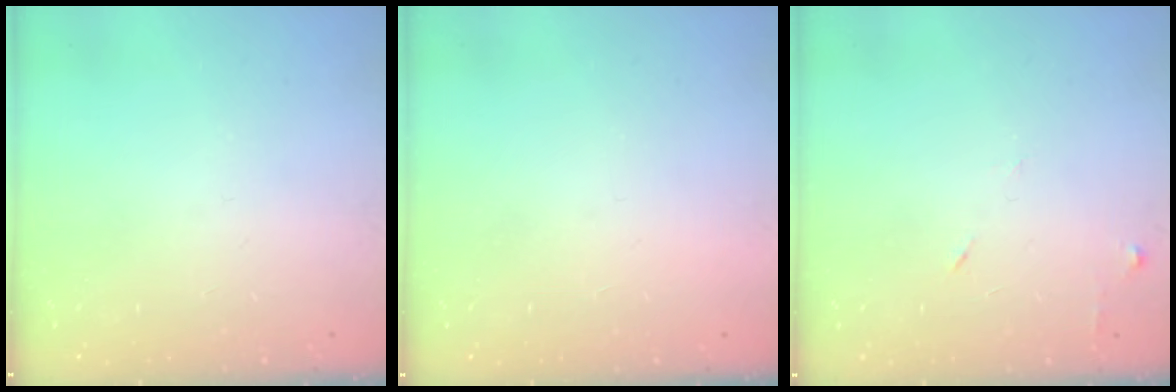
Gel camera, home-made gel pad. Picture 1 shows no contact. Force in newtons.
{"total": 1.5, "press": 1.5, "slide": 0.1}
{"total": 6.3, "press": 6.2, "slide": 0.7}